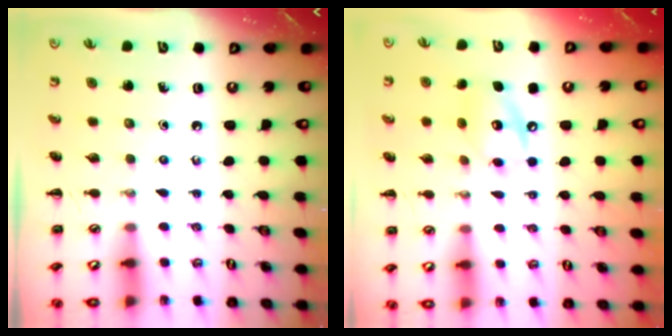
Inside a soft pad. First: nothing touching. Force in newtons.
{"total": 9.7, "press": 9.7, "slide": 1.2}